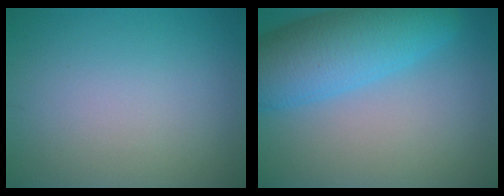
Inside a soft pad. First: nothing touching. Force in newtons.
{"total": 9.1, "press": 9.1, "slide": 0.5}